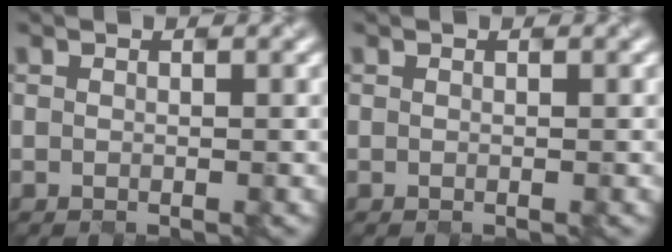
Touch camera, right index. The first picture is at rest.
{"total": 0.0}